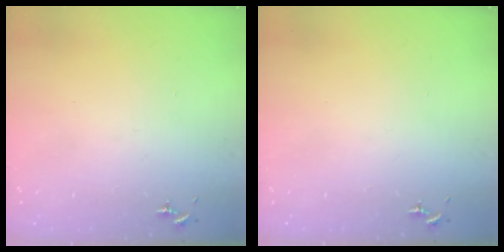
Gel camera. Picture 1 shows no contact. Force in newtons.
{"total": 0.0}